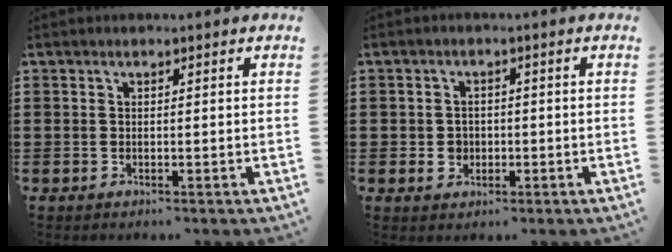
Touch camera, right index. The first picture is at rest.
{"total": 2.5, "force": [-0.5, 2.3, 0.9], "torque": [-0.023, 0.006, -0.013]}